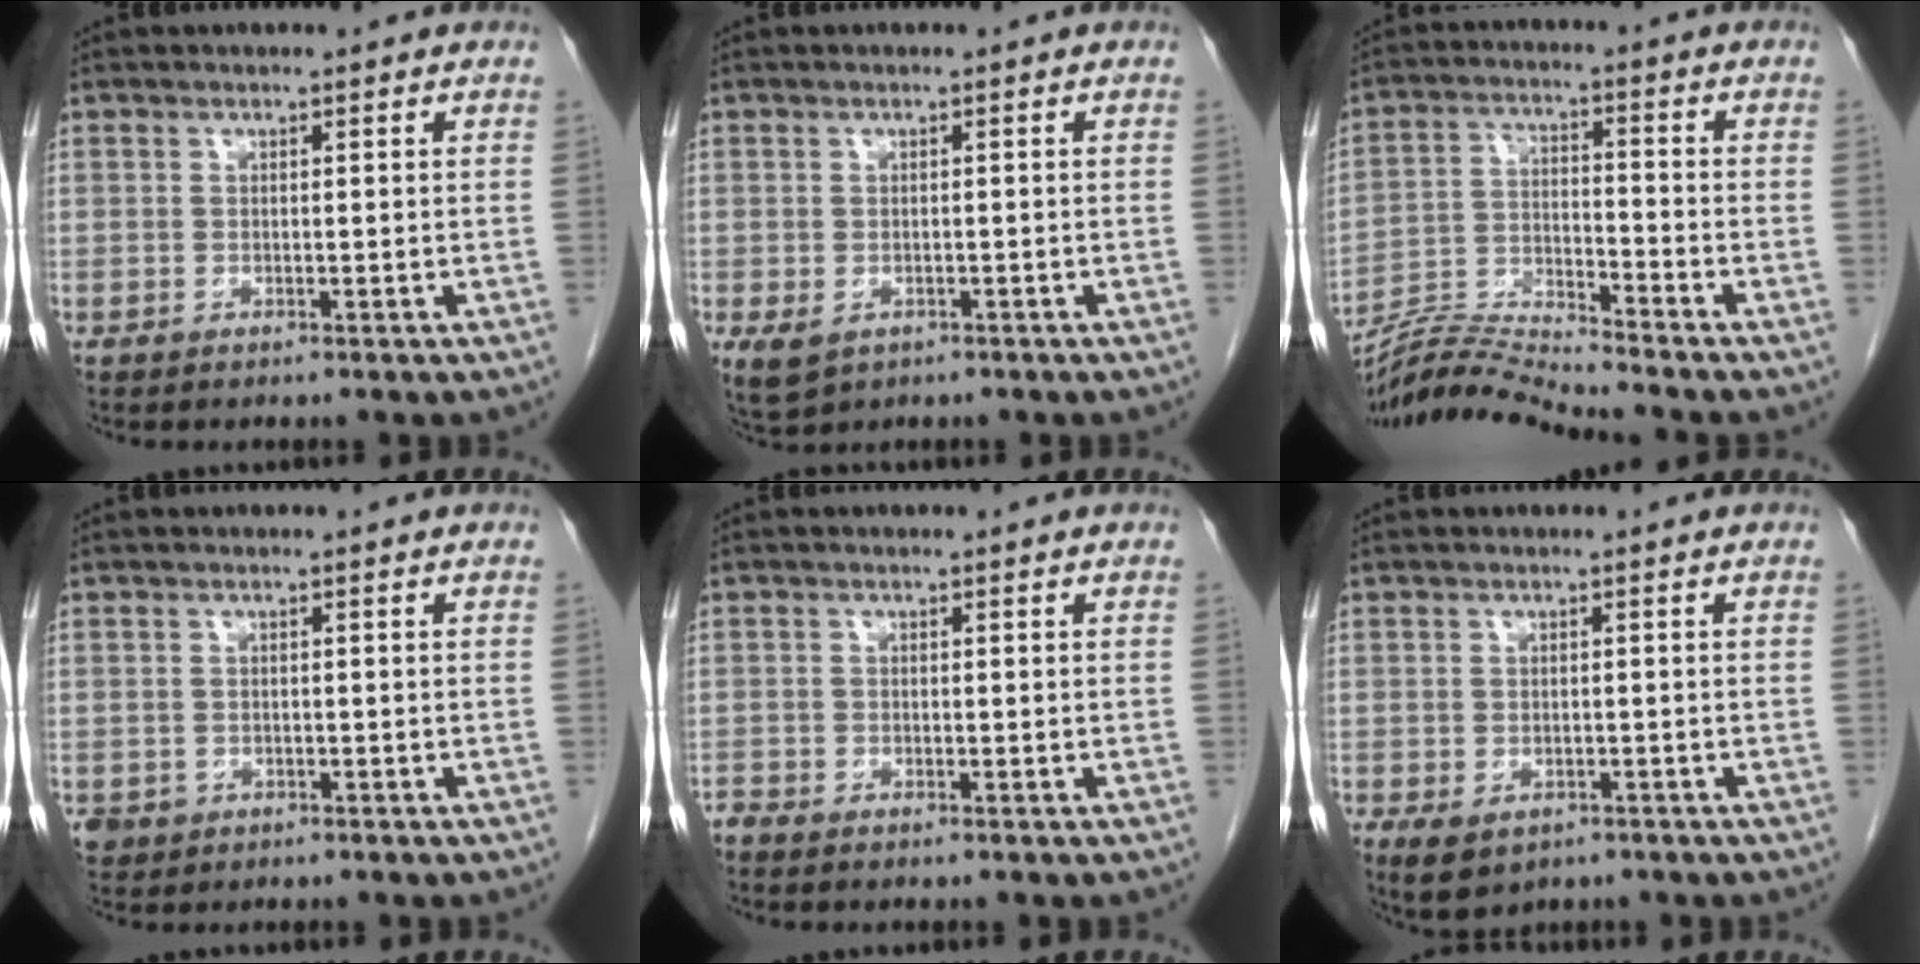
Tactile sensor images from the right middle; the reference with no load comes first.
{"total": 3.5, "force": [-1.6, 2.5, 1.9], "torque": [-0.039, -0.006, -0.015]}
{"total": 8.9, "force": [-8.5, -2.2, 1.2], "torque": [-0.030, -0.004, -0.162]}
{"total": 2.1, "force": [-1.0, 1.8, 0.3], "torque": [-0.007, 0.003, -0.013]}
{"total": 0.9, "force": [-0.9, 0.1, 0.0], "torque": [-0.006, -0.003, -0.020]}
{"total": 4.8, "force": [-2.9, 3.0, 2.4], "torque": [-0.042, -0.006, -0.038]}